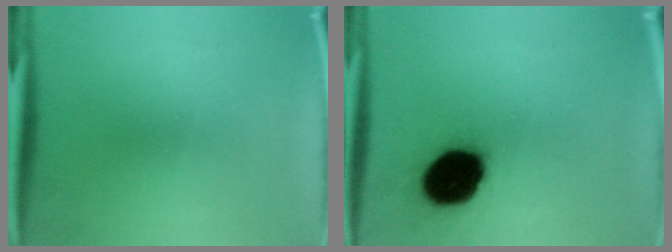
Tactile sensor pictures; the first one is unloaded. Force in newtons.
{"total": 18.1}